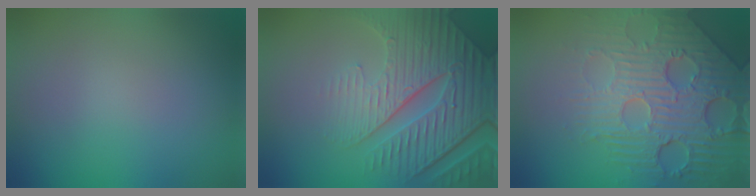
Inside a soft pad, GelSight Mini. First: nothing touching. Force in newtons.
{"total": 8.4, "press": 5.9, "slide": 5.9}
{"total": 8.1, "press": 5.8, "slide": 5.7}